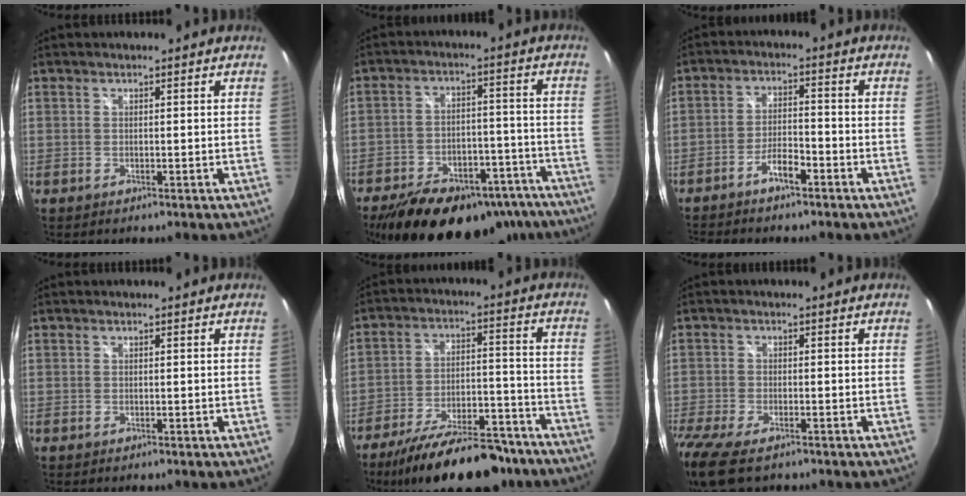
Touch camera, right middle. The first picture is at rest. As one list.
[{"total": 27.4, "force": [-20.4, 12.5, 13.3], "torque": [-0.244, 0.010, -0.261]}, {"total": 5.7, "force": [-4.4, 1.2, 3.4], "torque": [-0.080, 0.010, -0.079]}, {"total": 0.0}, {"total": 22.8, "force": [-18.3, 7.4, 11.4], "torque": [-0.202, -0.011, -0.259]}, {"total": 11.7, "force": [-8.3, 4.4, 7.1], "torque": [-0.176, -0.054, -0.154]}]